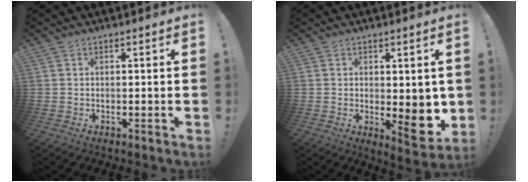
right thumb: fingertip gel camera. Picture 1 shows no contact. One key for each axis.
{"total": 7.9, "fx": -0.9, "fy": 4.5, "fz": 6.4, "tx": -0.054, "ty": -0.007, "tz": -0.005}